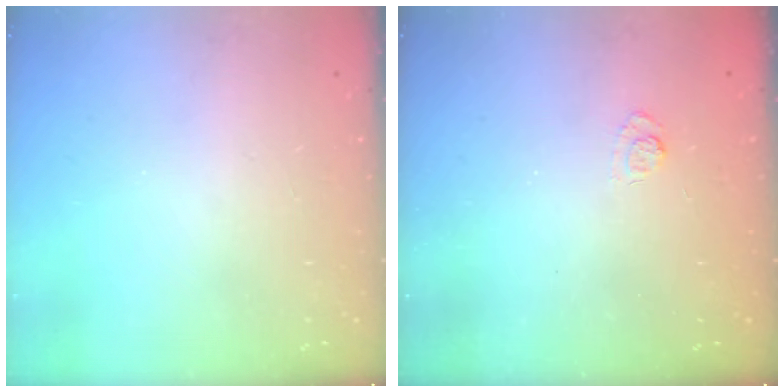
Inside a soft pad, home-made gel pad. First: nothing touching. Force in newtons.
{"total": 2.9, "press": 2.5, "slide": 1.5}